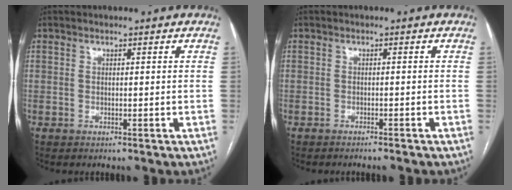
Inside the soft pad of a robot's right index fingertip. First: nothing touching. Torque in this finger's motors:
{"motor_torque": [-0.28, 0.22, -0.04, -0.04]}